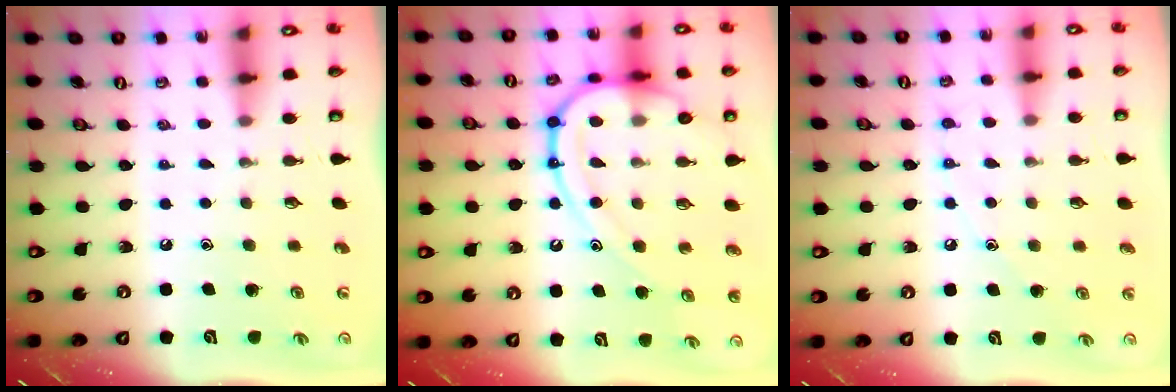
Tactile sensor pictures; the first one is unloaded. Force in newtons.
{"total": 15.0, "press": 14.9, "slide": 1.0}
{"total": 6.8, "press": 6.8, "slide": 0.6}